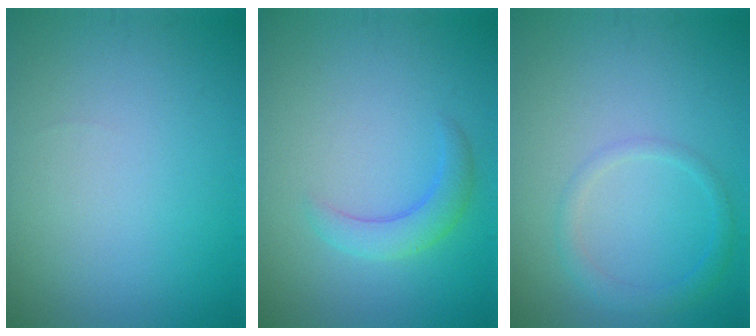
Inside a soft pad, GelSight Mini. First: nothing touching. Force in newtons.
{"total": 2.5, "press": 2.5, "slide": 0.2}
{"total": 1.7, "press": 1.7, "slide": 0.1}